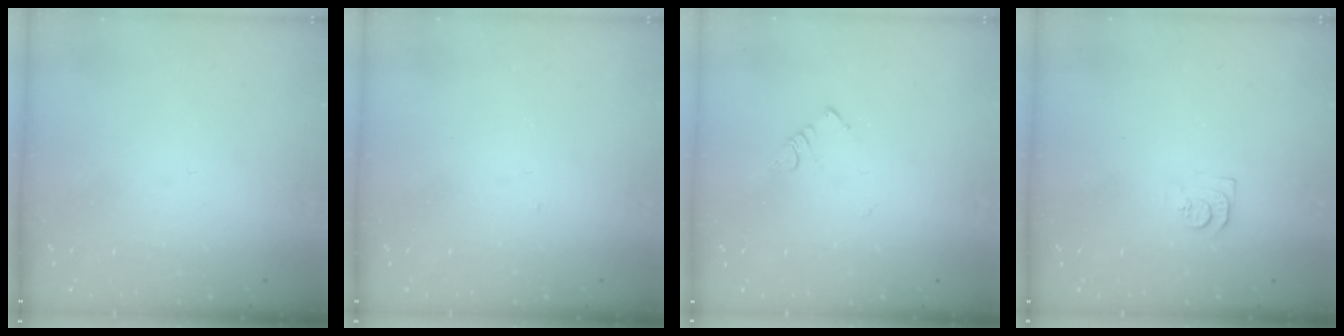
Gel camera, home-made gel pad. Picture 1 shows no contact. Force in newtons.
{"total": 3.1, "press": 3.1, "slide": 0.5}
{"total": 3.0, "press": 2.9, "slide": 0.4}
{"total": 8.2, "press": 8.2, "slide": 0.9}